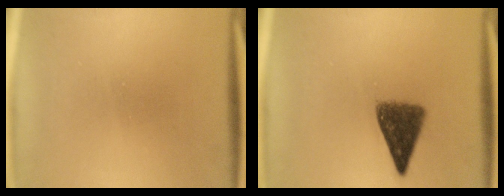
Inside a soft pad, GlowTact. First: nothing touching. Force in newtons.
{"total": 6.8}